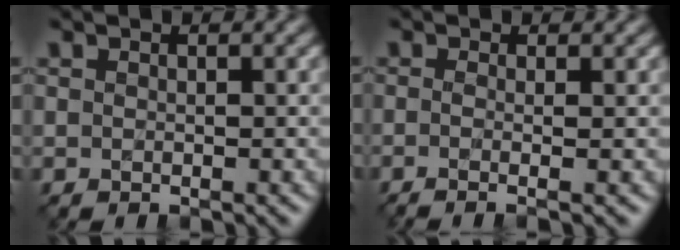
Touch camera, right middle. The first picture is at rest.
{"total": 3.6, "force": [-0.3, 1.6, 3.2], "torque": [-0.034, -0.001, -0.022]}